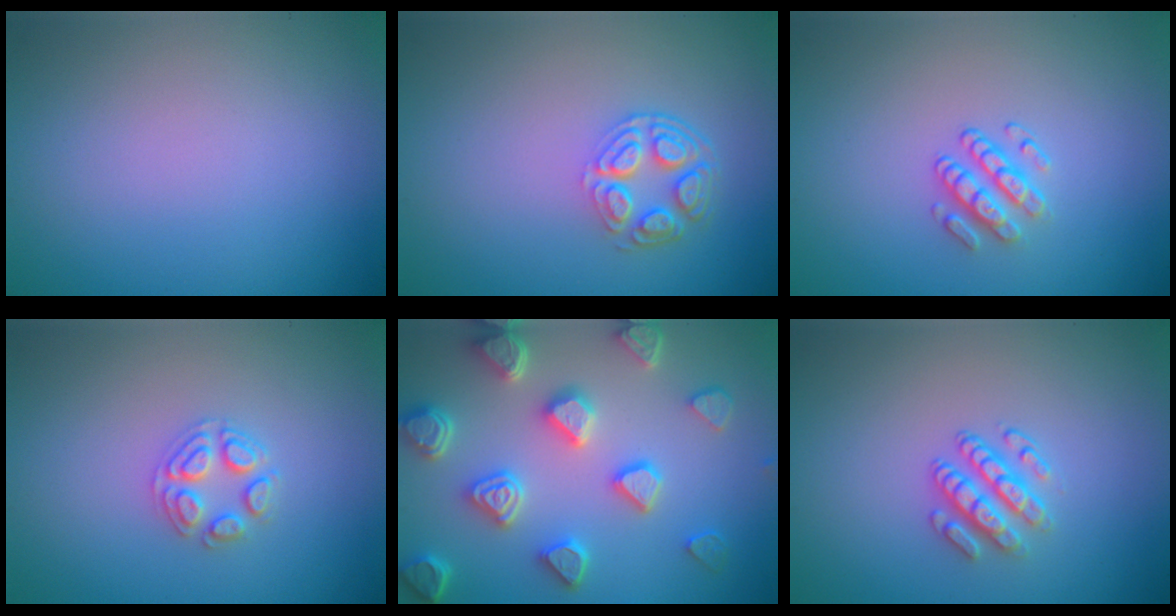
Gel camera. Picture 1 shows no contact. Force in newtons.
{"total": 4.1, "press": 3.2, "slide": 2.6}
{"total": 2.0, "press": 1.6, "slide": 1.3}
{"total": 2.5, "press": 2.5, "slide": 0.3}
{"total": 6.4, "press": 5.5, "slide": 3.3}
{"total": 2.8, "press": 2.4, "slide": 1.5}